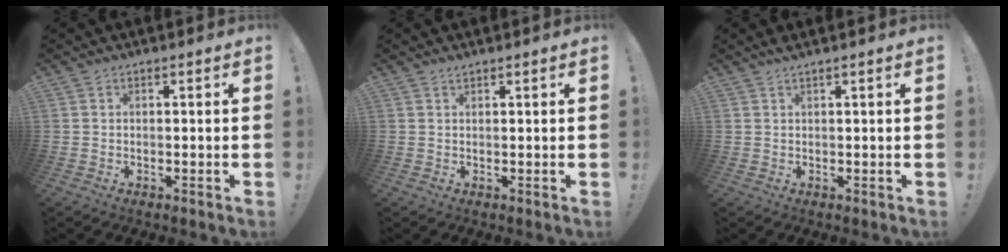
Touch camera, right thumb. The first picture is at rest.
{"total": 0.7, "force": [0.7, 0.0, 0.3], "torque": [-0.005, 0.000, 0.013]}
{"total": 1.3, "force": [0.9, -0.3, 0.9], "torque": [-0.025, 0.002, 0.017]}